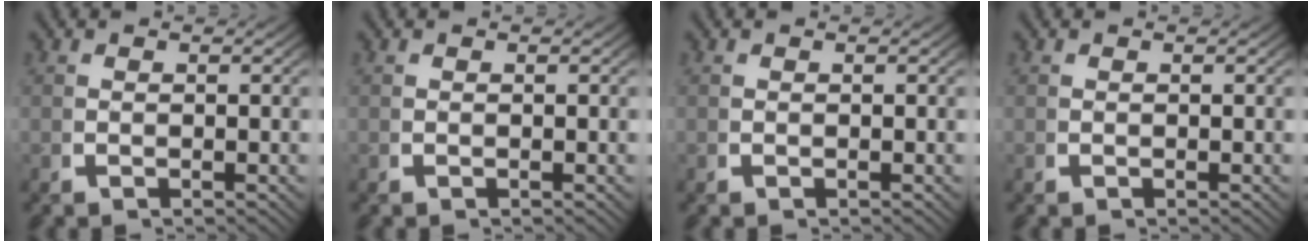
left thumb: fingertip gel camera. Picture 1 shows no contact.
{"total": 0.0}
{"total": 0.0}
{"total": 0.0}